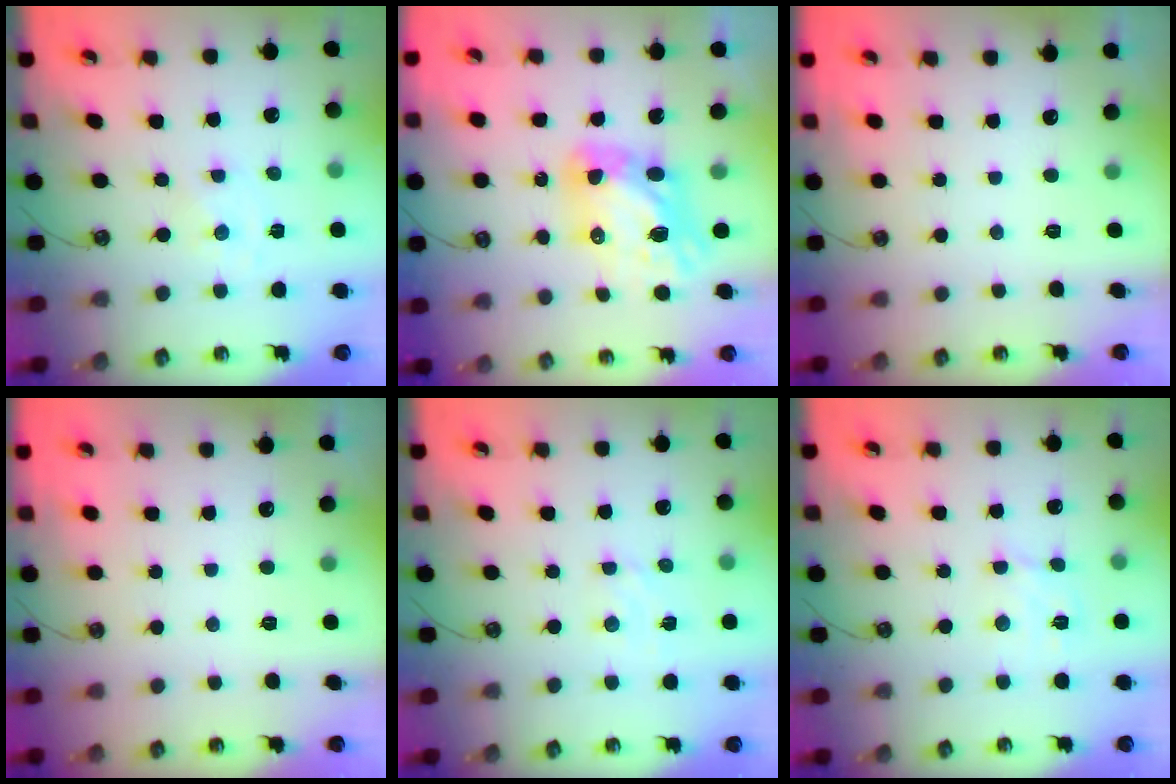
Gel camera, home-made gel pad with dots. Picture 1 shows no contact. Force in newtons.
{"total": 11.0, "press": 10.9, "slide": 1.3}
{"total": 0.0}
{"total": 0.0}
{"total": 3.6, "press": 3.6, "slide": 0.4}
{"total": 4.7, "press": 4.7, "slide": 0.1}